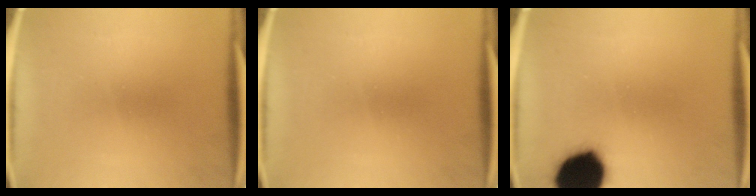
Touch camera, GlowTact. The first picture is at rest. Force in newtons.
{"total": 0.0}
{"total": 19.3}